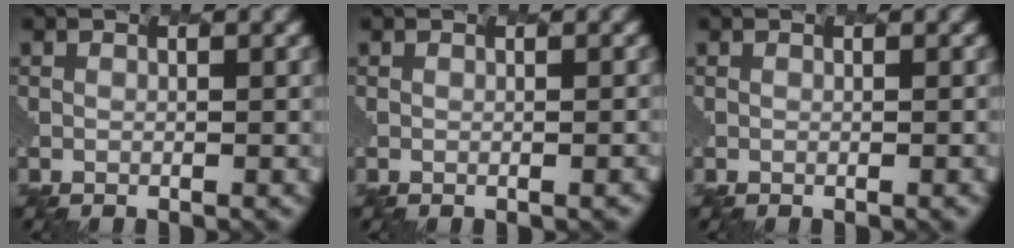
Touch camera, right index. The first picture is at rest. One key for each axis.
{"total": 1.4, "fx": -0.4, "fy": 0.6, "fz": 1.2, "tx": -0.004, "ty": 0.002, "tz": 0.000}
{"total": 1.2, "fx": -0.3, "fy": 0.5, "fz": 1.0, "tx": -0.006, "ty": 0.004, "tz": -0.002}